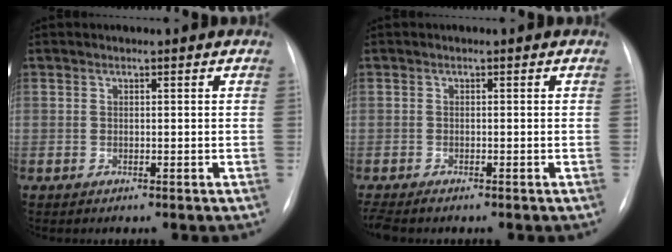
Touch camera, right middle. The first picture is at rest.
{"total": 2.7, "force": [-2.3, 0.5, 1.3], "torque": [-0.023, -0.008, -0.037]}